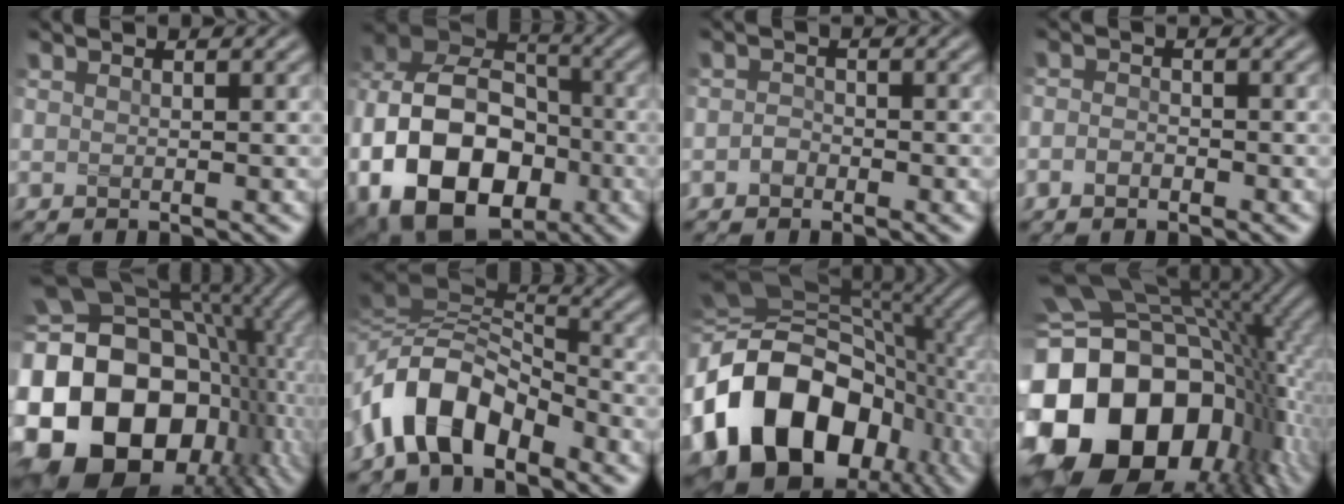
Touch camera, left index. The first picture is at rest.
{"total": 16.6, "force": [-4.9, 11.8, 10.5], "torque": [-0.203, -0.006, -0.094]}
{"total": 1.0, "force": [-0.6, 0.7, 0.3], "torque": [-0.005, 0.007, -0.014]}
{"total": 1.2, "force": [-0.7, 0.7, 0.6], "torque": [-0.014, 0.005, -0.017]}
{"total": 22.0, "force": [-3.1, 16.9, 13.7], "torque": [-0.273, -0.010, -0.063]}
{"total": 8.2, "force": [-3.8, 4.2, 5.9], "torque": [-0.105, 0.021, -0.080]}
{"total": 19.1, "force": [-4.6, 13.9, 12.2], "torque": [-0.247, -0.011, -0.079]}
{"total": 19.7, "force": [-3.3, 14.8, 12.6], "torque": [-0.245, -0.015, -0.044]}